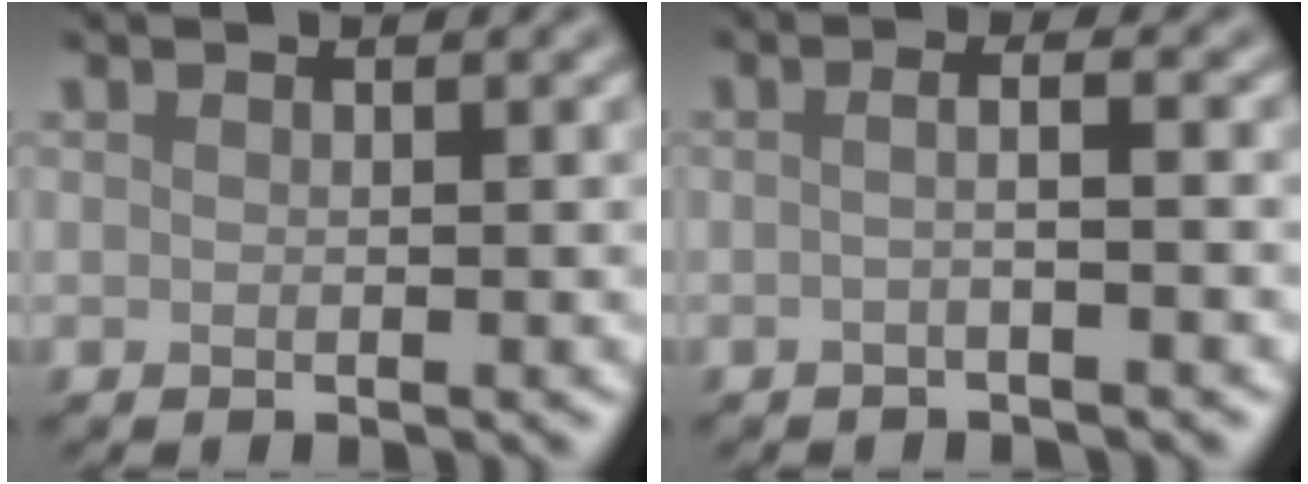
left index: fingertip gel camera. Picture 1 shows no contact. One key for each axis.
{"total": 2.6, "fx": -0.1, "fy": 1.1, "fz": 2.3, "tx": -0.013, "ty": -0.004, "tz": -0.028}